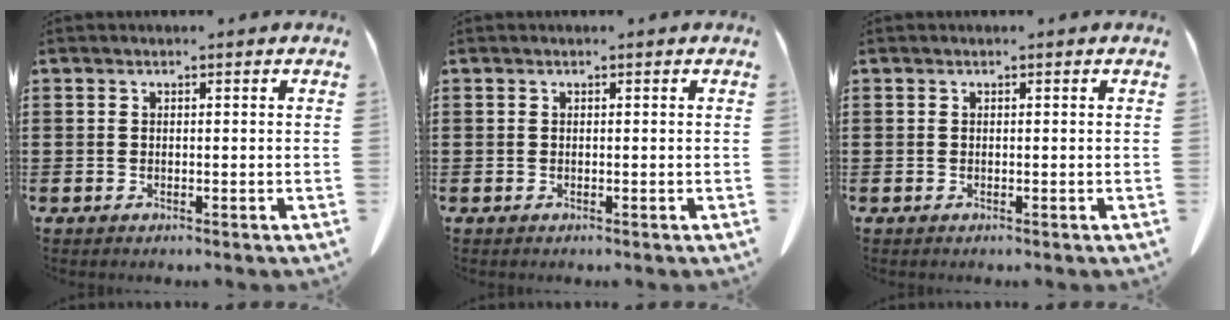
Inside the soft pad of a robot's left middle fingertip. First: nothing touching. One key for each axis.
{"total": 0.0}
{"total": 0.0}